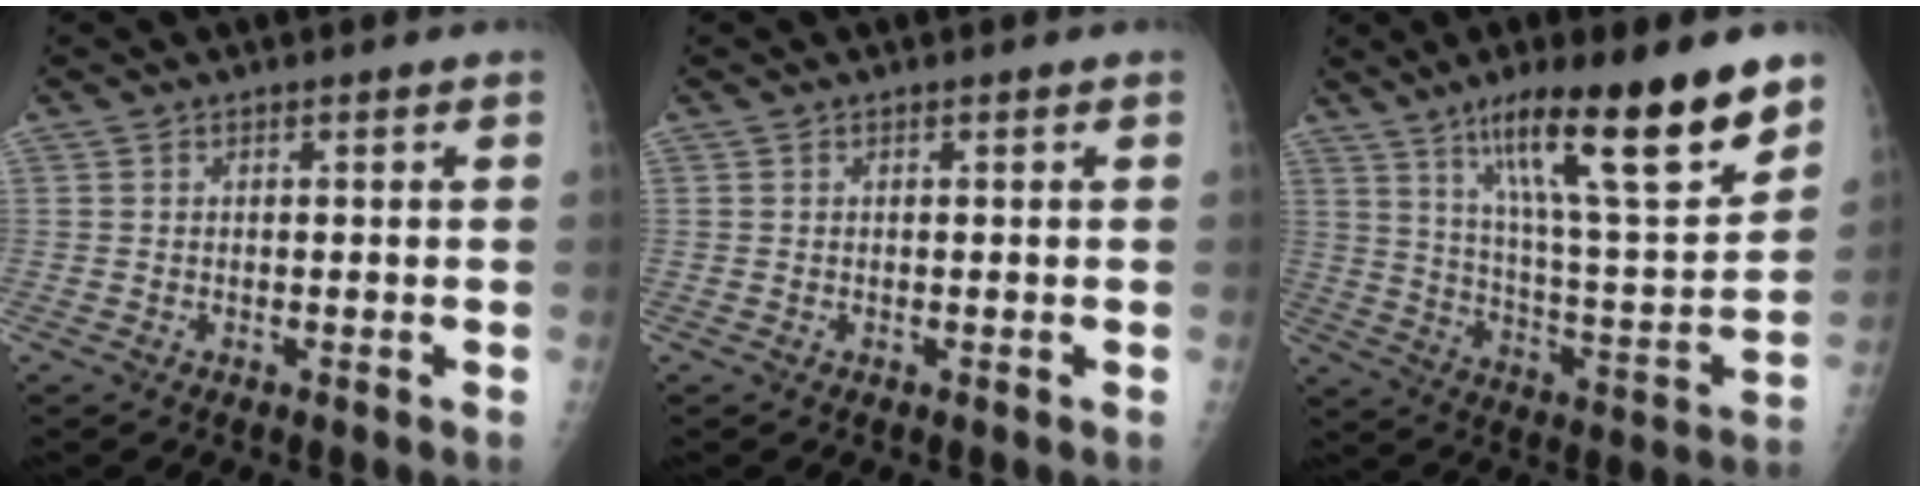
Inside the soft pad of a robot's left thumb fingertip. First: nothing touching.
{"total": 0.0}
{"total": 23.4, "force": [14.5, 3.8, 17.9], "torque": [-0.266, -0.059, 0.242]}